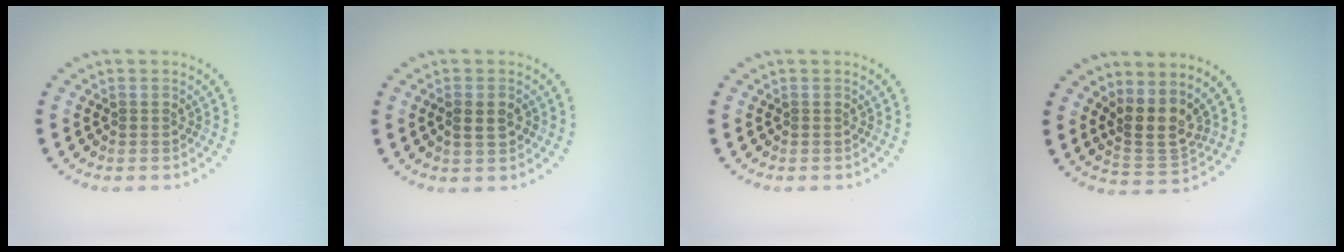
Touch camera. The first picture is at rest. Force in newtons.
{"total": 2.2, "press": 2.2, "slide": 0.1}
{"total": 0.0}
{"total": 3.5, "press": 2.7, "slide": 2.3}